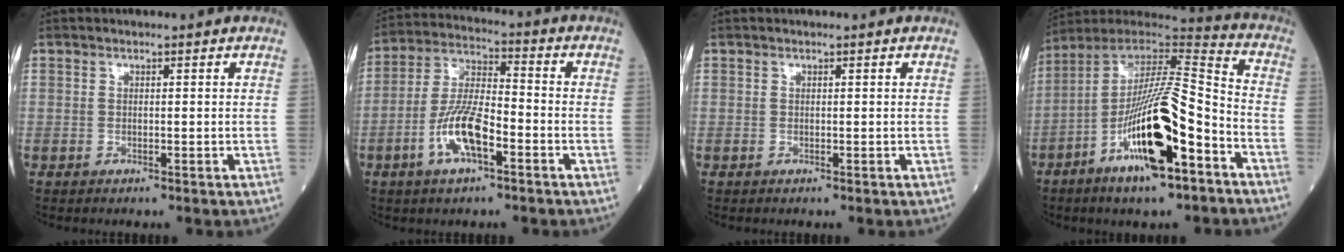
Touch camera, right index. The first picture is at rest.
{"total": 10.0, "force": [-4.1, 2.8, 8.6], "torque": [-0.179, 0.006, -0.078]}
{"total": 0.0}
{"total": 19.7, "force": [-8.6, 3.3, 17.4], "torque": [-0.317, -0.012, -0.146]}